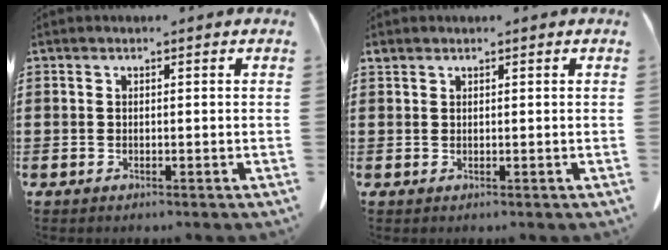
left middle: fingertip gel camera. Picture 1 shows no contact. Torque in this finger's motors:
{"motor_torque": [0.04, -0.01, 0.01, 0.01]}